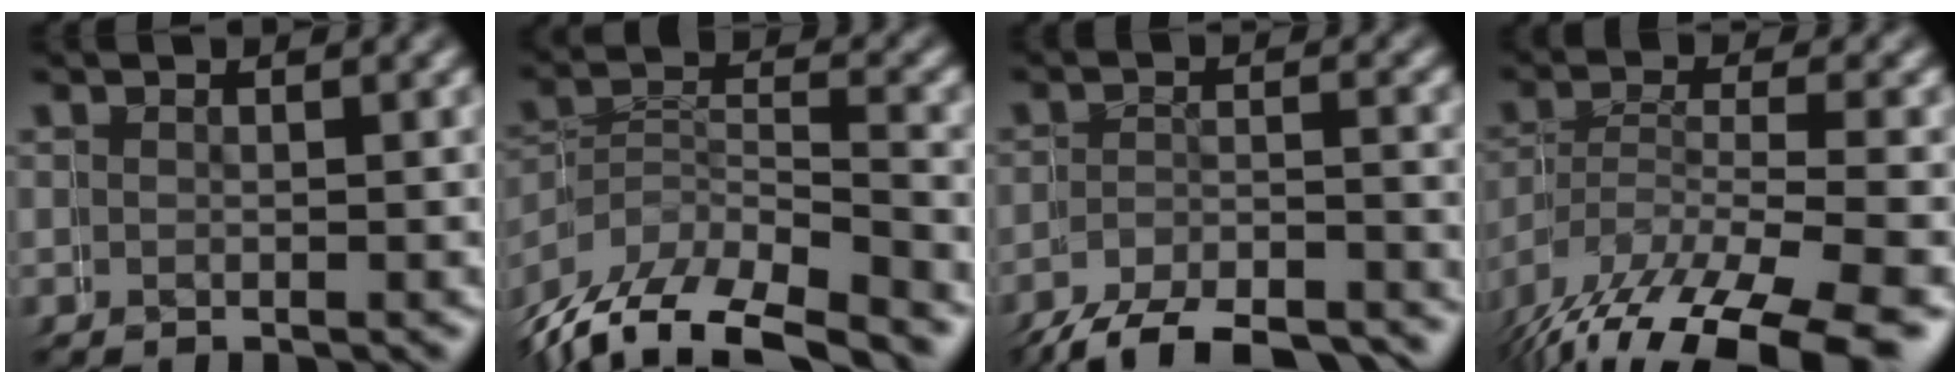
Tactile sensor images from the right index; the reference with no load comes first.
{"total": 7.8, "force": [-5.5, 4.8, 2.7], "torque": [-0.069, -0.026, -0.081]}
{"total": 10.3, "force": [-9.6, 3.4, 1.7], "torque": [-0.032, -0.027, -0.142]}
{"total": 7.5, "force": [-4.0, 4.4, 4.5], "torque": [-0.104, -0.039, -0.041]}